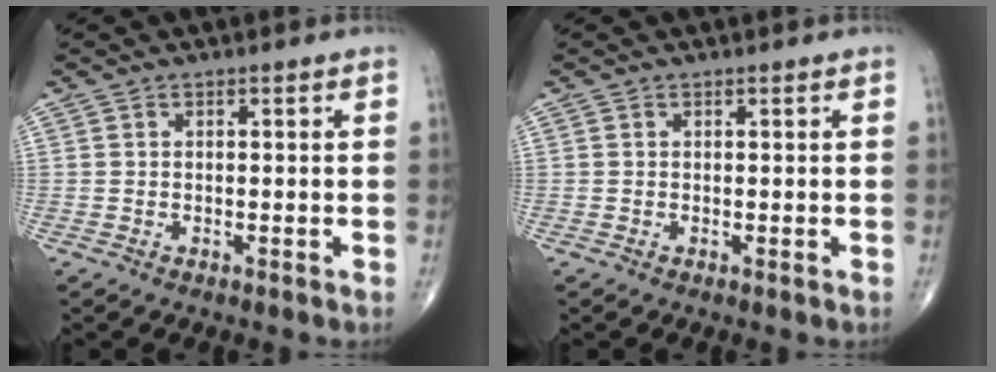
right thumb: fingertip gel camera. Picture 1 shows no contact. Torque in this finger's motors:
{"motor_torque": [0.53, 0.32, -0.09, -0.18, 0.01]}